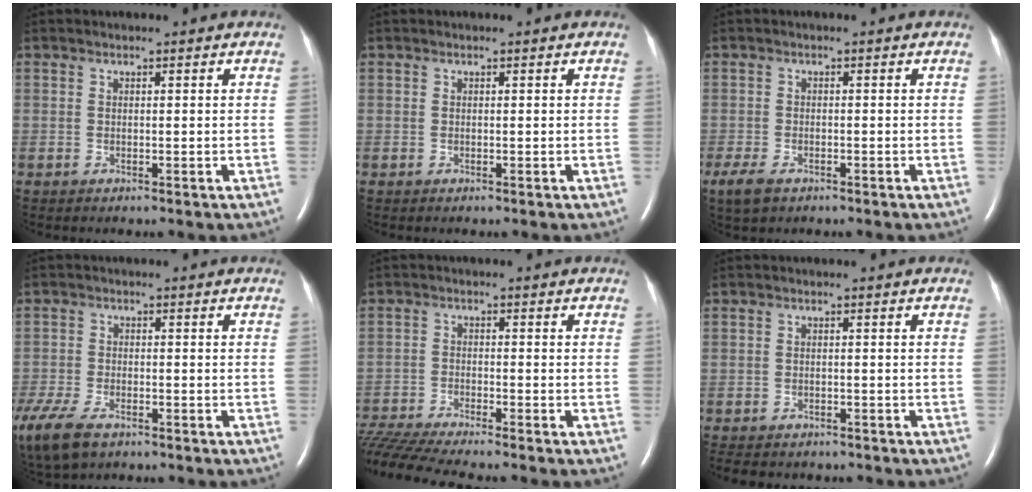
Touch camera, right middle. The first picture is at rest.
{"total": 0.0}
{"total": 5.2, "force": [-3.4, 2.5, 3.1], "torque": [-0.068, -0.012, -0.056]}
{"total": 14.5, "force": [-9.2, 7.2, 8.5], "torque": [-0.237, -0.032, -0.152]}
{"total": 11.8, "force": [-10.7, -0.7, 4.8], "torque": [-0.093, -0.018, -0.186]}
{"total": 8.8, "force": [-7.5, 3.4, 3.2], "torque": [-0.061, 0.000, -0.093]}